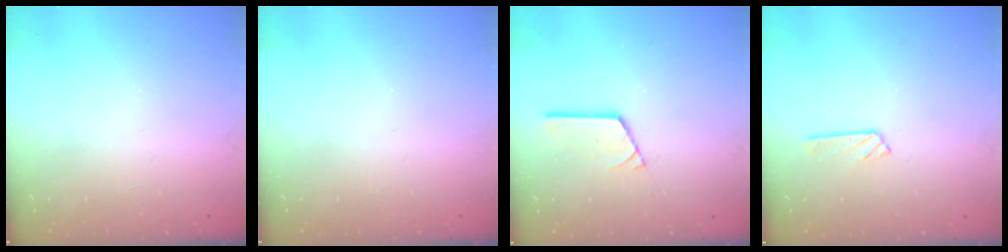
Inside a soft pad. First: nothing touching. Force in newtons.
{"total": 0.0}
{"total": 6.5, "press": 6.4, "slide": 0.5}
{"total": 3.5, "press": 3.4, "slide": 0.5}